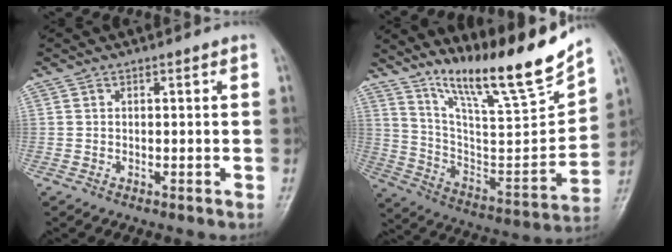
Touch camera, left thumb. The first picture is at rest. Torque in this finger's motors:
{"motor_torque": [0.33, -0.23, 1.40, -1.38, 0.14]}